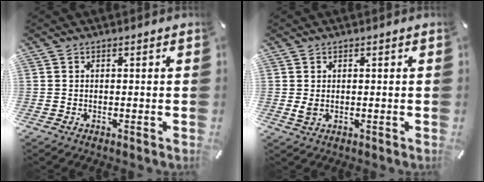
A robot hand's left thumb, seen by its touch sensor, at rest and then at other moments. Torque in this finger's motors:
{"motor_torque": [0.37, 0.51, 0.11, -0.14, 0.00]}